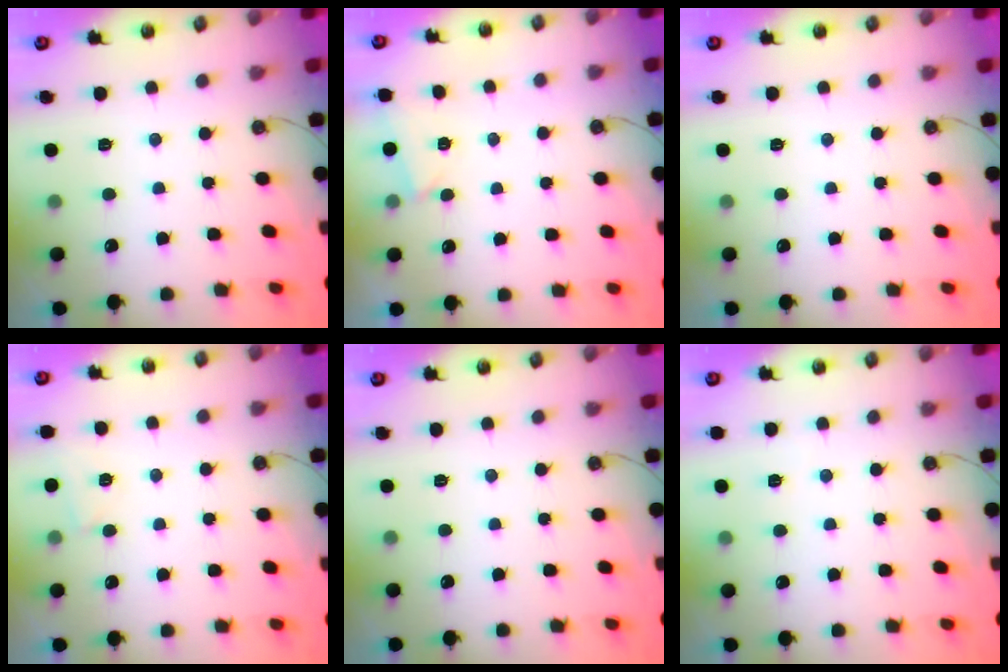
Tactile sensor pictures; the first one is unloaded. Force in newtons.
{"total": 2.8, "press": 2.1, "slide": 1.8}
{"total": 0.0}
{"total": 3.9, "press": 3.2, "slide": 2.4}
{"total": 0.0}
{"total": 1.5, "press": 1.5, "slide": 0.2}